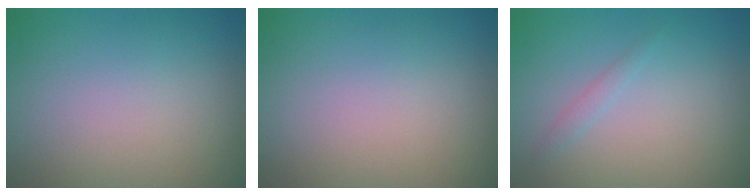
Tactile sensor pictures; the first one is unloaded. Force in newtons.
{"total": 0.0}
{"total": 0.9, "press": 0.9, "slide": 0.1}